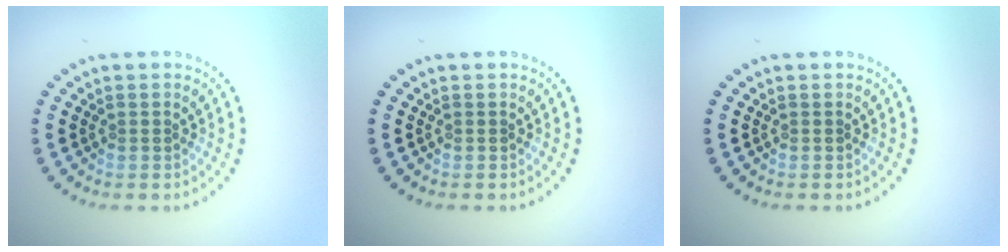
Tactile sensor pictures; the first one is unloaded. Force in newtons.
{"total": 0.0}
{"total": 0.0}